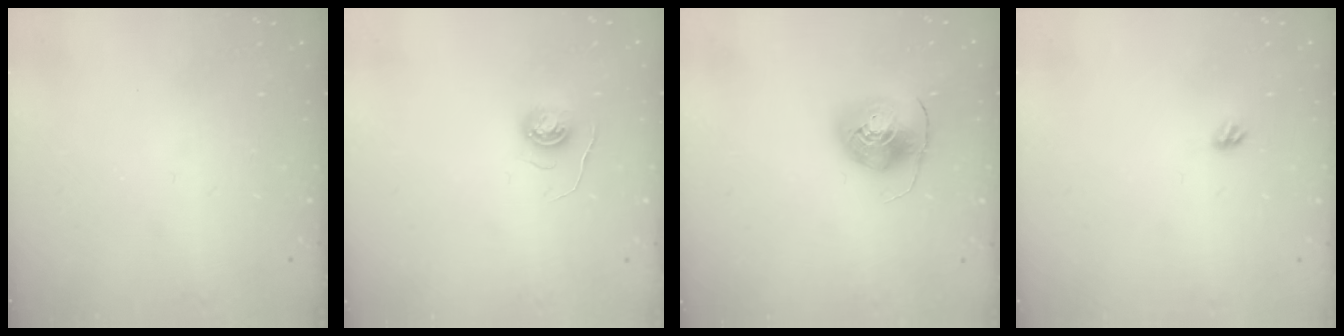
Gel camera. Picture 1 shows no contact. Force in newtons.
{"total": 5.0, "press": 5.0, "slide": 0.4}
{"total": 8.1, "press": 8.1, "slide": 0.6}
{"total": 3.5, "press": 3.4, "slide": 0.7}